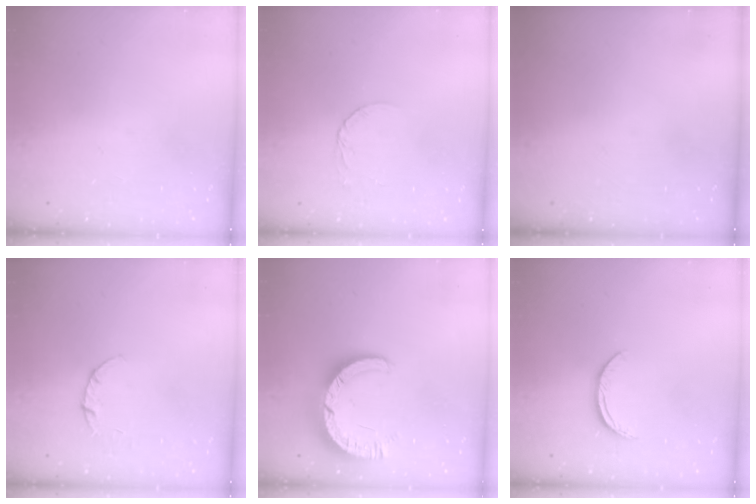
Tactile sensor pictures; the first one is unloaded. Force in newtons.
{"total": 2.6, "press": 2.6, "slide": 0.1}
{"total": 0.0}
{"total": 3.8, "press": 3.8, "slide": 0.4}
{"total": 9.2, "press": 9.2, "slide": 0.7}
{"total": 7.2, "press": 7.1, "slide": 0.8}